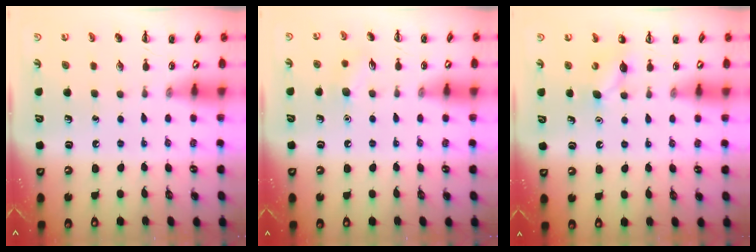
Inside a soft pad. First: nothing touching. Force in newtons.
{"total": 6.8, "press": 6.6, "slide": 1.4}
{"total": 6.3, "press": 6.1, "slide": 1.8}